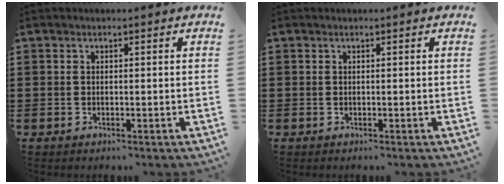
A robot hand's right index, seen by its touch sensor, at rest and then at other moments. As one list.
[{"total": 0.0}]